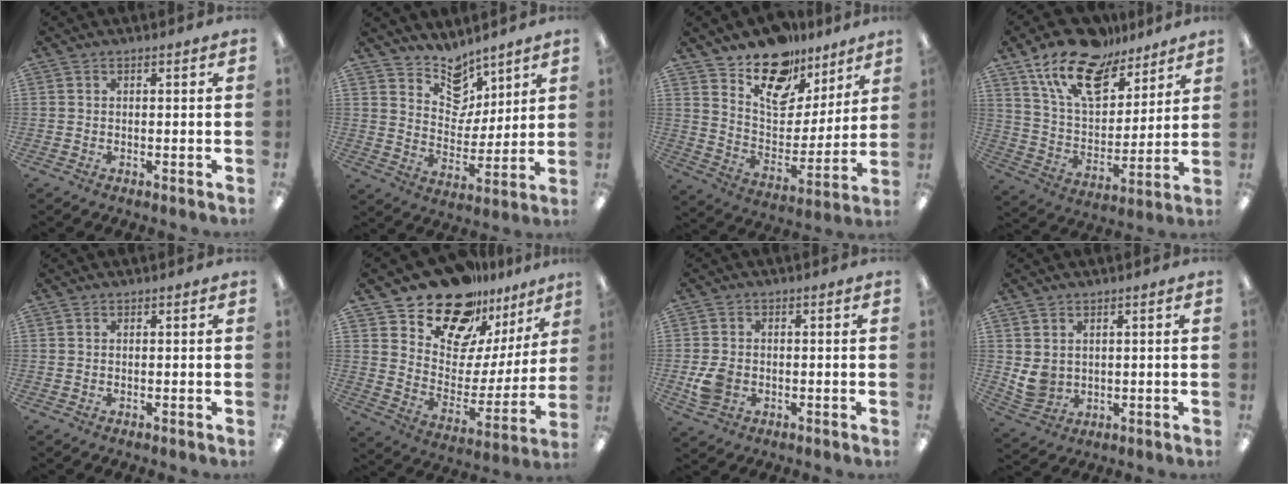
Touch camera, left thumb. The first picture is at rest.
{"total": 10.5, "force": [8.4, 5.9, 2.0], "torque": [-0.033, -0.065, 0.159]}
{"total": 16.0, "force": [11.4, 9.0, 6.8], "torque": [-0.112, -0.077, 0.207]}
{"total": 18.4, "force": [12.9, 9.3, 9.2], "torque": [-0.173, -0.071, 0.232]}
{"total": 0.0}
{"total": 19.6, "force": [15.9, 9.3, 6.5], "torque": [-0.117, -0.120, 0.283]}
{"total": 5.3, "force": [-1.2, 4.2, 3.0], "torque": [-0.054, 0.003, -0.021]}
{"total": 5.2, "force": [2.0, 4.3, 2.0], "torque": [-0.043, -0.008, 0.041]}